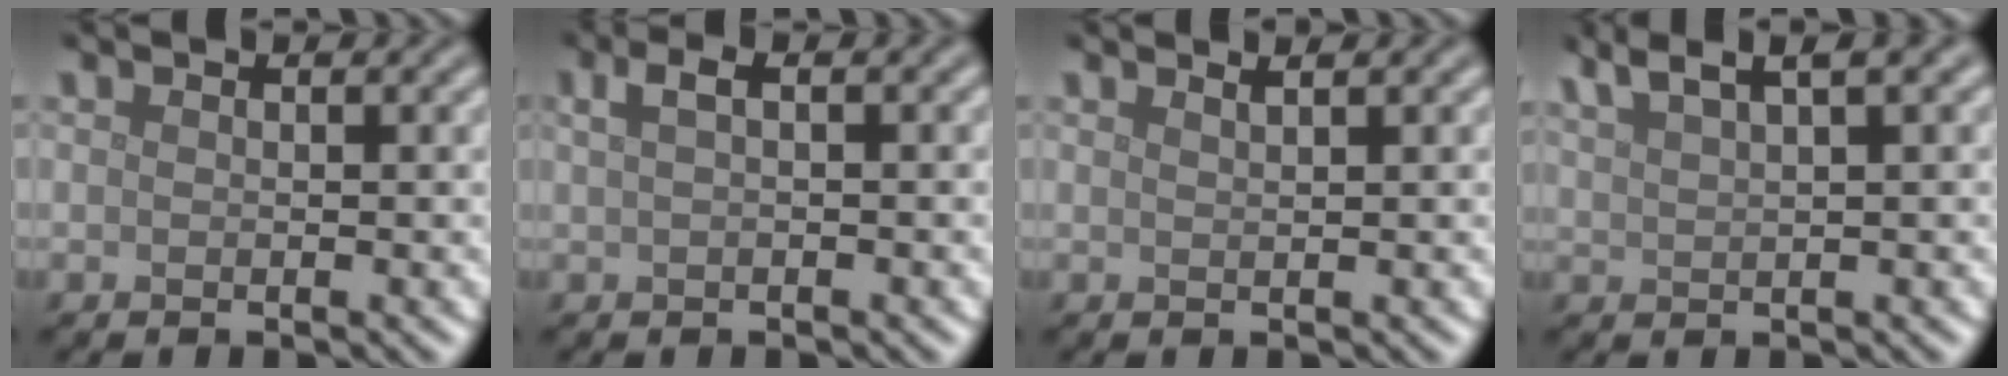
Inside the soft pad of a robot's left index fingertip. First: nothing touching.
{"total": 2.2, "force": [0.8, 0.7, 1.9], "torque": [-0.034, 0.013, 0.013]}
{"total": 1.4, "force": [1.0, 0.5, 0.8], "torque": [-0.002, 0.004, 0.003]}
{"total": 5.3, "force": [3.9, 1.0, 3.5], "torque": [-0.052, 0.020, 0.066]}